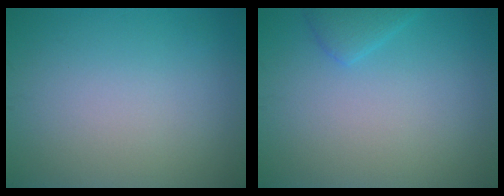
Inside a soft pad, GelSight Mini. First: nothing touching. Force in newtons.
{"total": 1.7, "press": 1.7, "slide": 0.1}